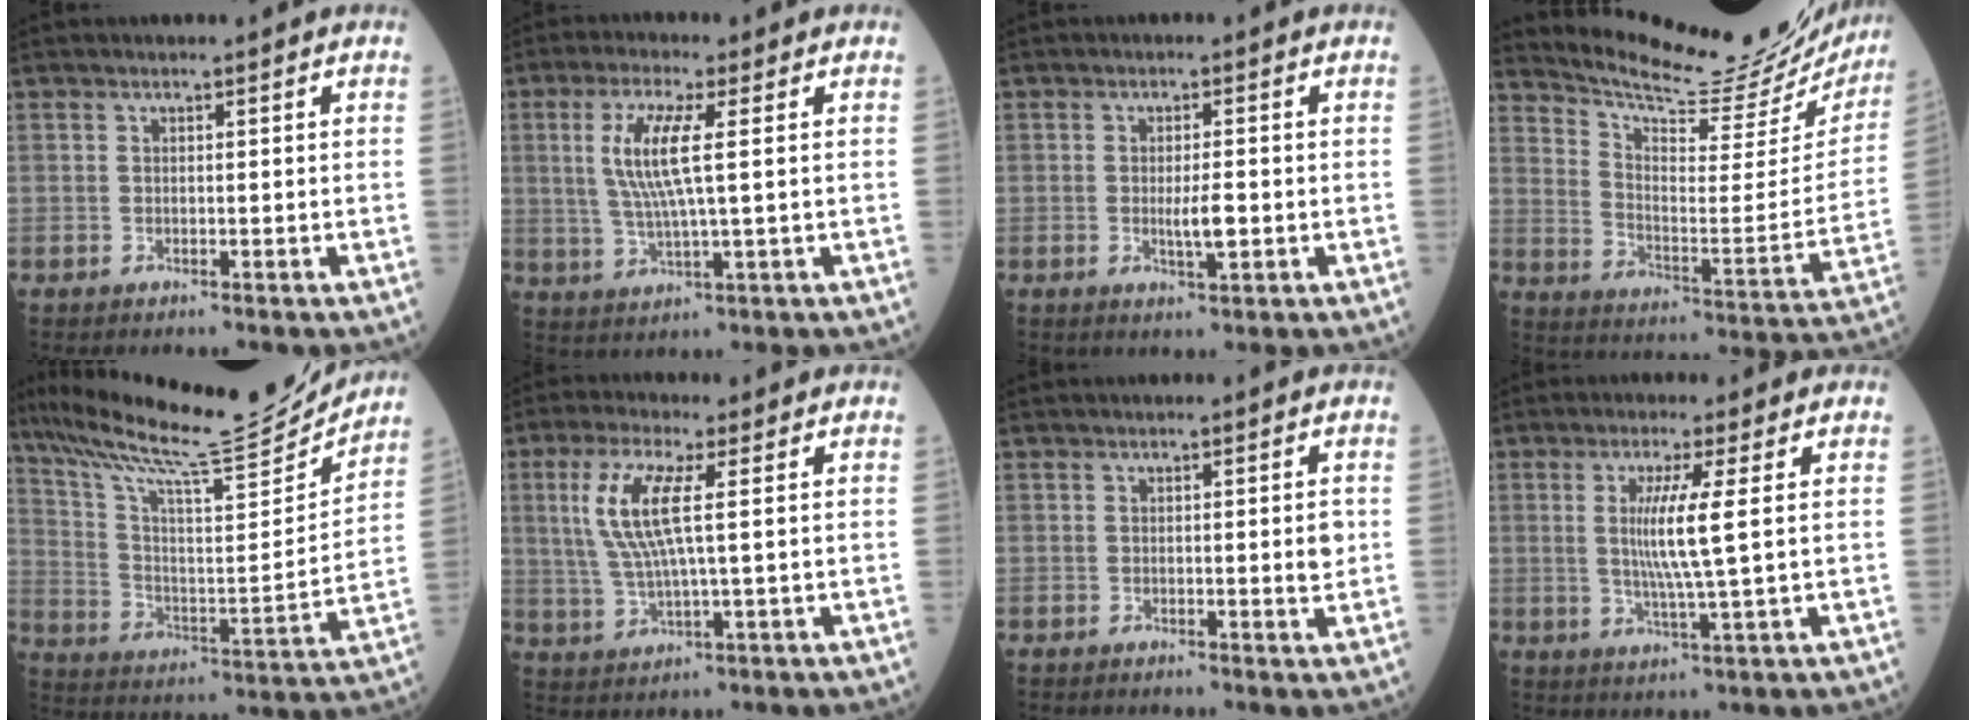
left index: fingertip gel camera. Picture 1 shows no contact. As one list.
[{"total": 7.8, "force": [1.5, 0.5, 7.6], "torque": [-0.172, -0.002, 0.027]}, {"total": 3.1, "force": [-0.7, 0.4, 3.0], "torque": [-0.055, -0.007, -0.011]}, {"total": 22.6, "force": [22.0, 2.3, 5.0], "torque": [-0.091, -0.094, 0.289]}, {"total": 21.8, "force": [20.0, 0.6, 8.8], "torque": [-0.166, -0.041, 0.308]}, {"total": 8.5, "force": [1.8, 1.0, 8.2], "torque": [-0.193, 0.002, 0.036]}, {"total": 1.8, "force": [-0.1, 0.1, 1.8], "torque": [-0.021, -0.004, -0.004]}, {"total": 6.7, "force": [0.9, -1.1, 6.6], "torque": [-0.131, -0.016, 0.016]}]